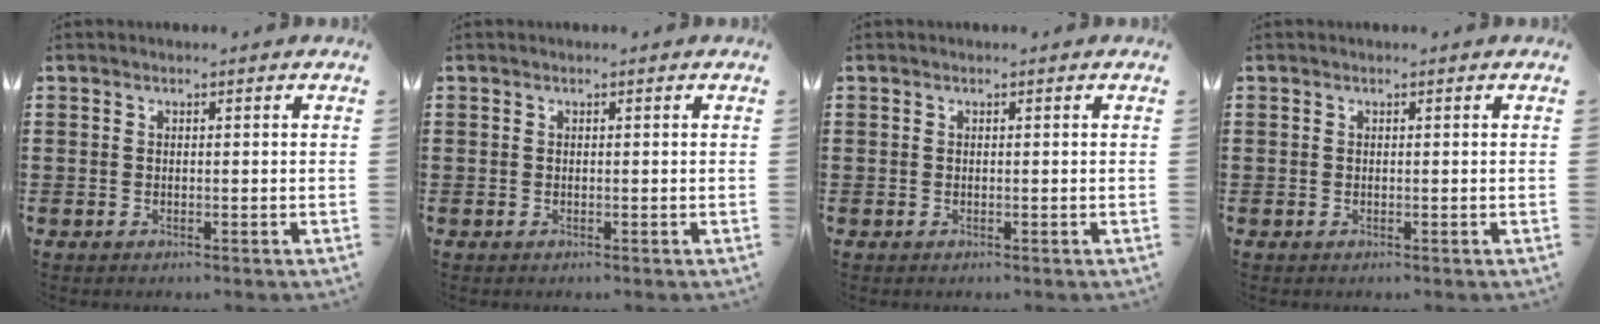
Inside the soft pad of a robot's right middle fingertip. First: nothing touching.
{"total": 0.0}
{"total": 0.0}
{"total": 0.0}